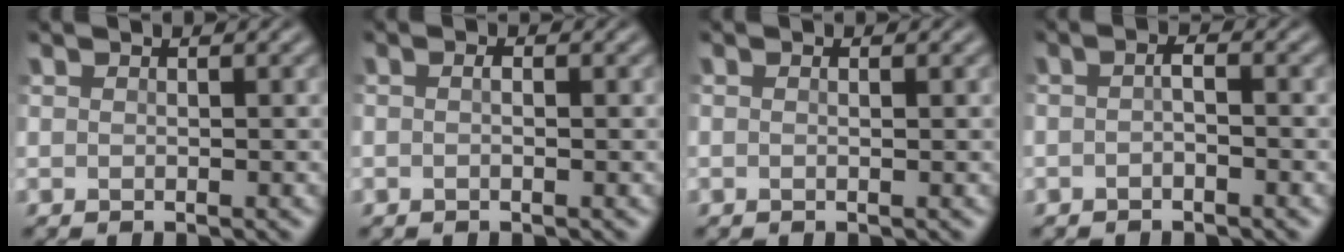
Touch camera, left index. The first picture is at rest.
{"total": 0.8, "force": [-0.2, 0.2, 0.8], "torque": [-0.016, -0.001, -0.007]}
{"total": 0.6, "force": [0.0, 0.1, 0.5], "torque": [-0.009, -0.001, -0.007]}
{"total": 1.2, "force": [-0.7, 0.2, 1.0], "torque": [-0.020, 0.000, -0.017]}